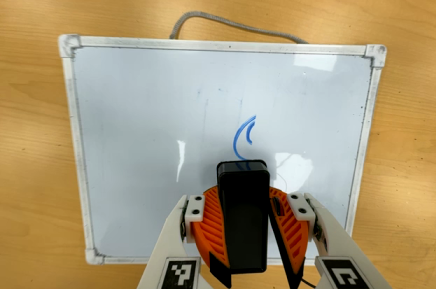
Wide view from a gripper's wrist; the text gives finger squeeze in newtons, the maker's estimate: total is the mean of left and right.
{"total": 9.8, "left": 10.1, "right": 9.6}